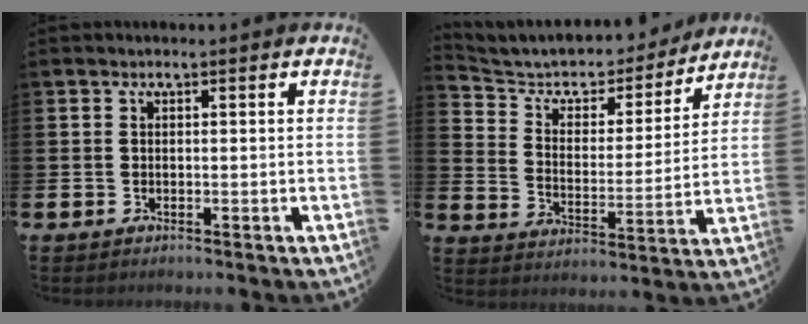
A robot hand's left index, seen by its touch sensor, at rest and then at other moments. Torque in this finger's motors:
{"motor_torque": [0.83, -1.25, 0.43, 0.05]}